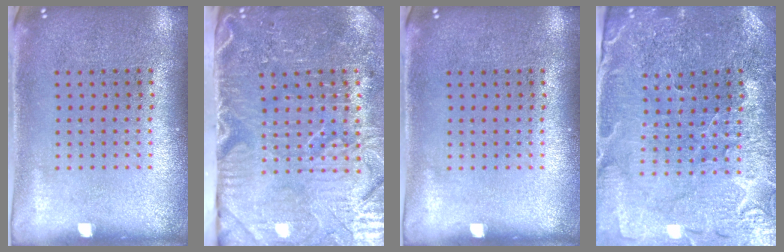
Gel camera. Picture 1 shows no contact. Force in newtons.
{"total": 5.3, "press": 4.4, "slide": 2.9}
{"total": 0.0}
{"total": 1.8, "press": 1.8, "slide": 0.2}